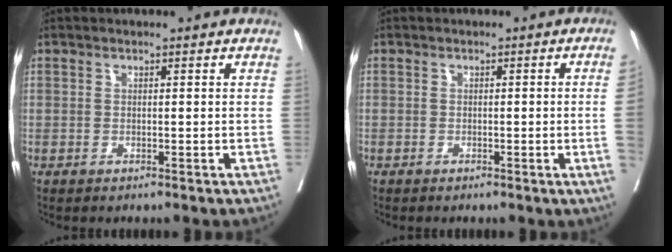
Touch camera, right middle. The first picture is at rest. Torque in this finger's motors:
{"motor_torque": [1.04, -1.10, -0.23, -0.21]}